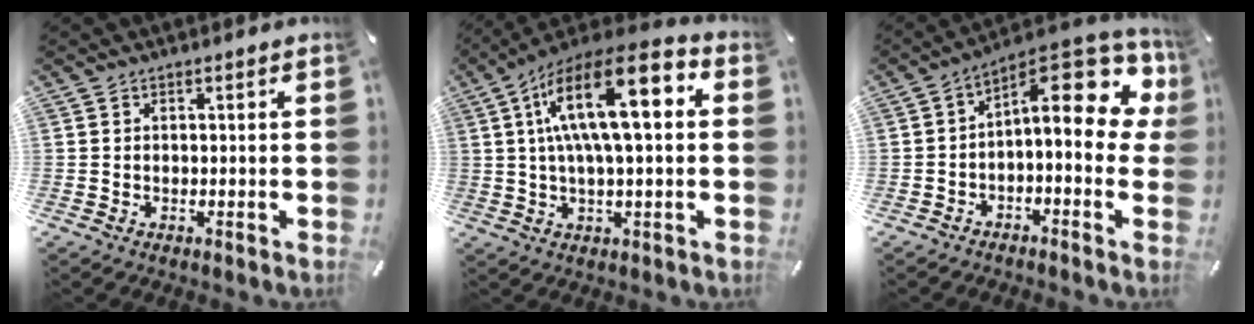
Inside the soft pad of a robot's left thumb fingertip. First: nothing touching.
{"total": 18.6, "force": [4.3, 6.4, 16.9], "torque": [-0.297, -0.012, 0.062]}
{"total": 13.4, "force": [4.9, 5.8, 11.1], "torque": [-0.142, -0.055, 0.077]}